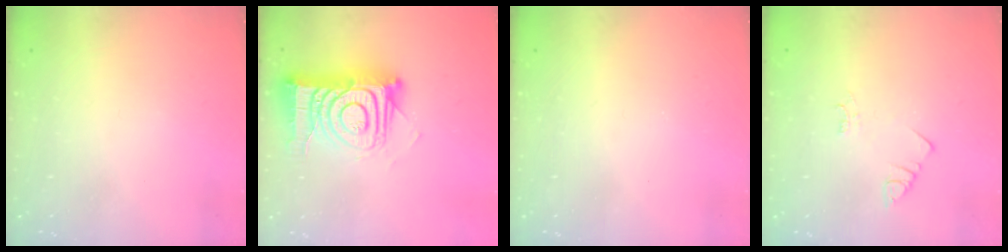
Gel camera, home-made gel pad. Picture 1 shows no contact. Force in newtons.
{"total": 17.6, "press": 17.5, "slide": 1.5}
{"total": 2.5, "press": 2.4, "slide": 0.4}
{"total": 2.5, "press": 2.5, "slide": 0.5}